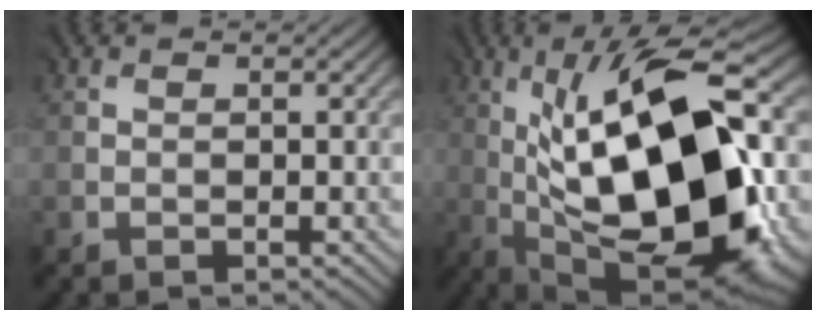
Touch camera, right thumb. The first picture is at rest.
{"total": 18.8, "force": [-0.7, 7.6, 17.2], "torque": [-0.296, 0.019, -0.025]}